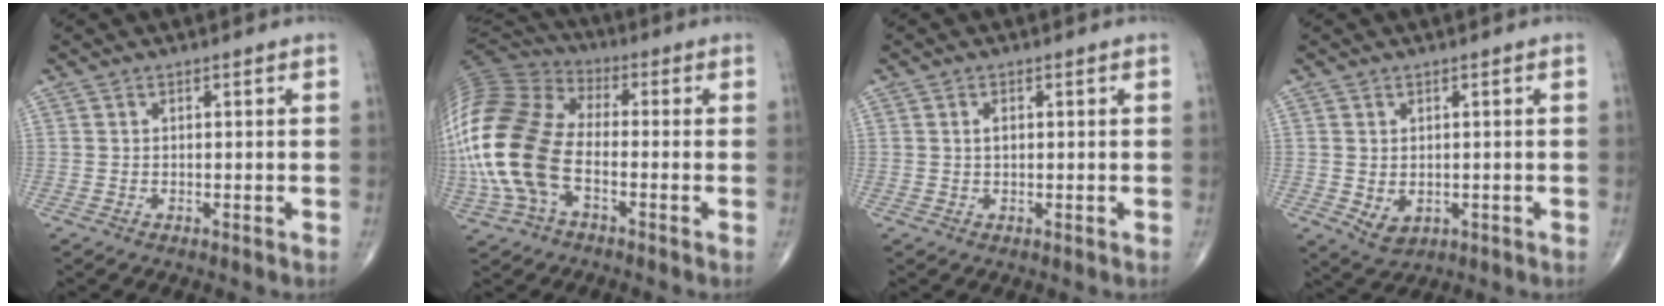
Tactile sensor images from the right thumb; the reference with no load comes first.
{"total": 21.4, "force": [-4.3, 12.5, 16.7], "torque": [-0.381, 0.025, -0.088]}
{"total": 1.6, "force": [0.3, 1.0, 1.3], "torque": [-0.022, 0.001, 0.007]}
{"total": 4.1, "force": [-0.5, 3.0, 2.7], "torque": [-0.039, -0.009, 0.007]}